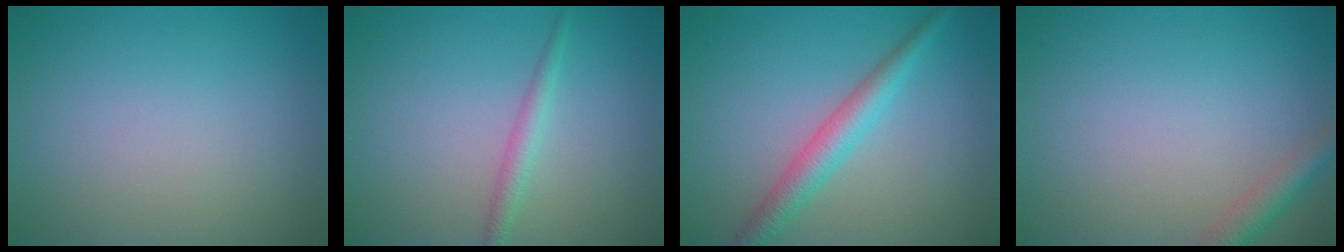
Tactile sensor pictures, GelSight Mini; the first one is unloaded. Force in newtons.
{"total": 1.6, "press": 1.6, "slide": 0.1}
{"total": 3.3, "press": 3.3, "slide": 0.1}
{"total": 2.3, "press": 2.3, "slide": 0.1}